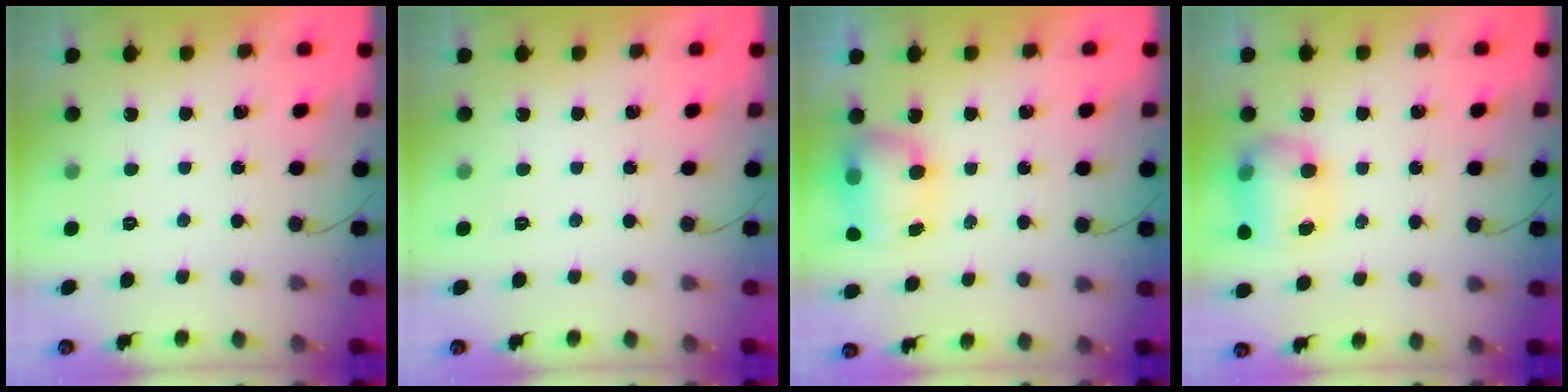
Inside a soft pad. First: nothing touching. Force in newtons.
{"total": 0.0}
{"total": 7.5, "press": 7.4, "slide": 1.3}
{"total": 12.1, "press": 9.7, "slide": 7.2}